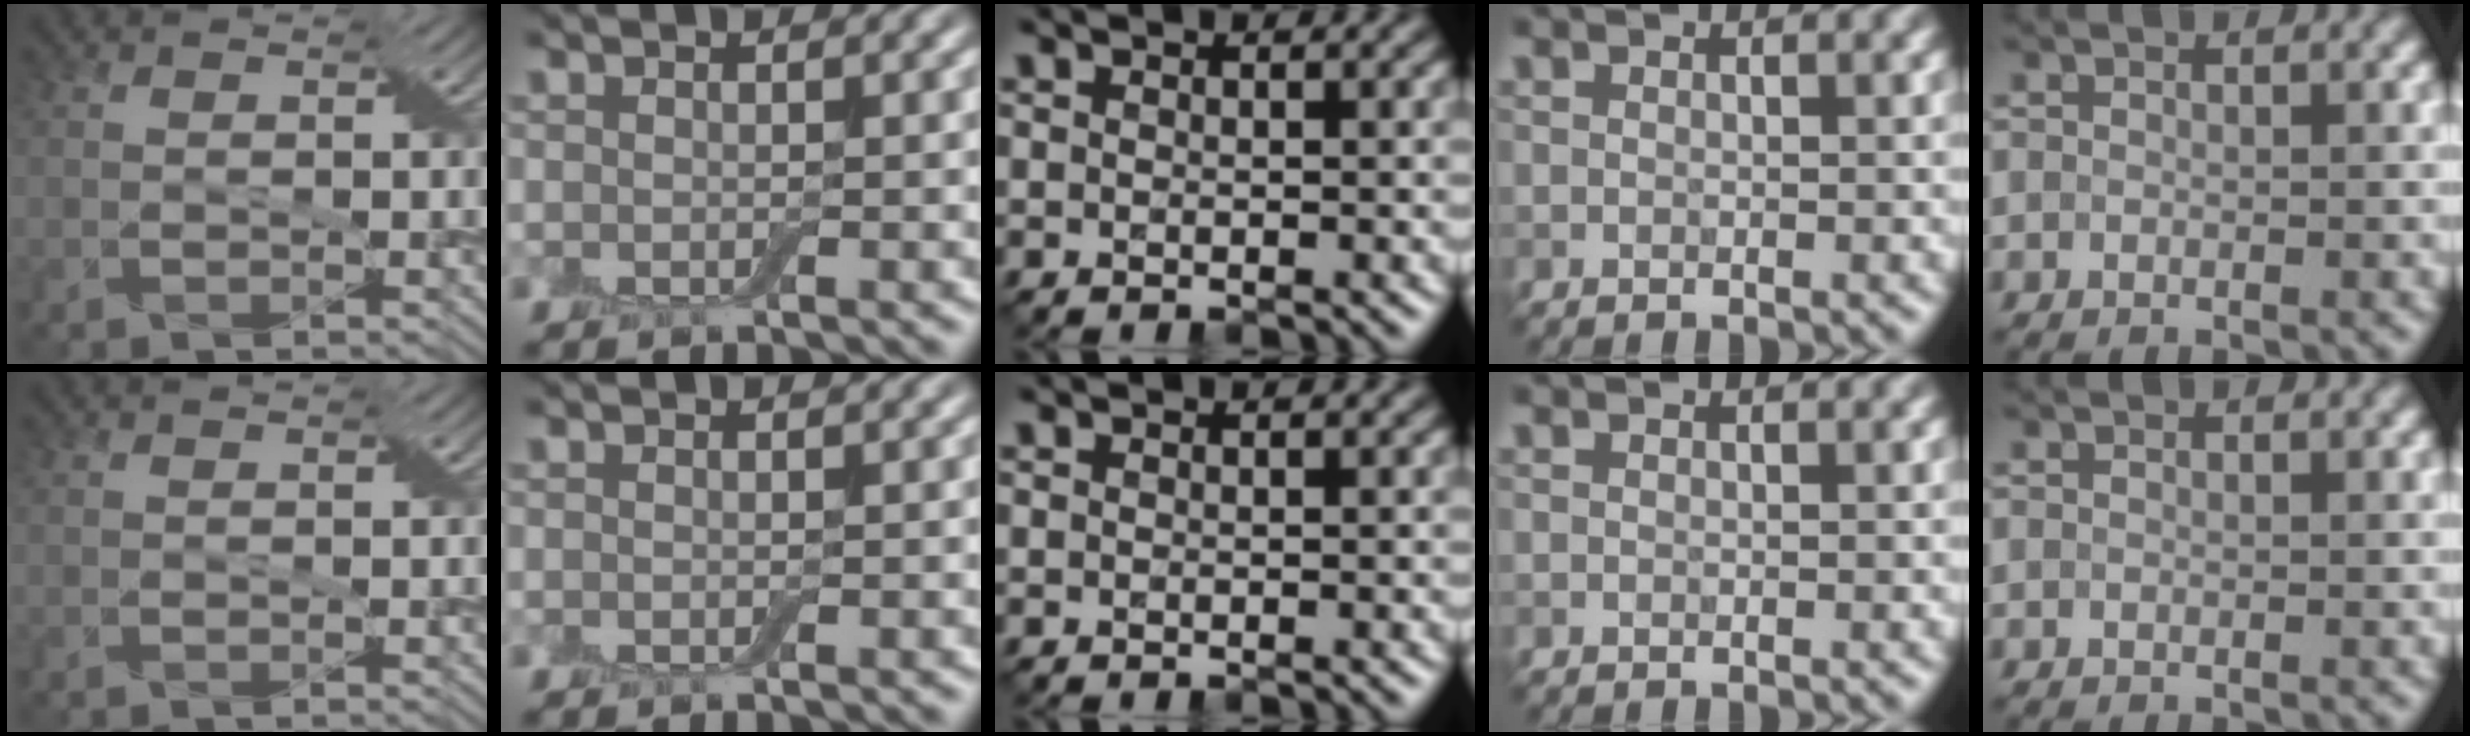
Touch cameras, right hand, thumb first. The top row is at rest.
{}